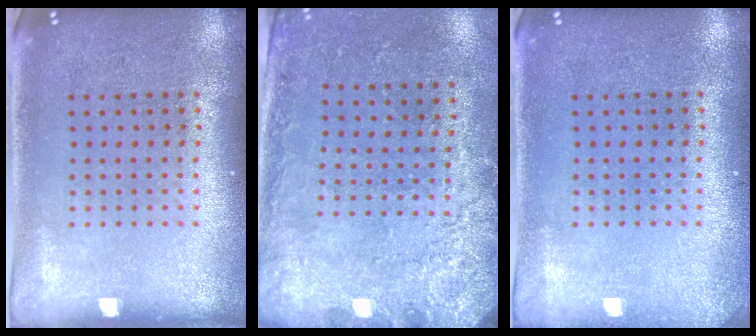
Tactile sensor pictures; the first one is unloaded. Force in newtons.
{"total": 2.7, "press": 2.2, "slide": 1.5}
{"total": 1.0, "press": 1.0, "slide": 0.1}